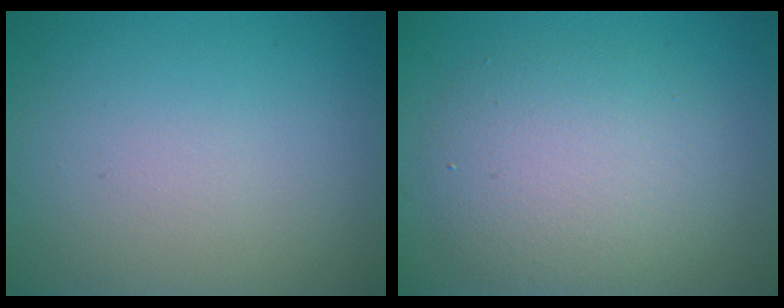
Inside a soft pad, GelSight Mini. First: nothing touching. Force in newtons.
{"total": 5.4, "press": 5.3, "slide": 0.2}